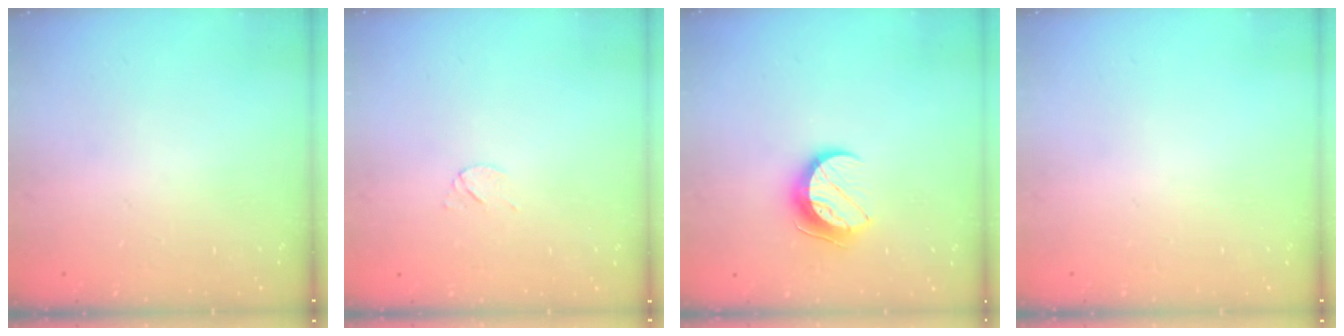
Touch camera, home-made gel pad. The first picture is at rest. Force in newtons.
{"total": 4.0, "press": 3.9, "slide": 0.7}
{"total": 10.1, "press": 10.1, "slide": 0.8}
{"total": 0.0}